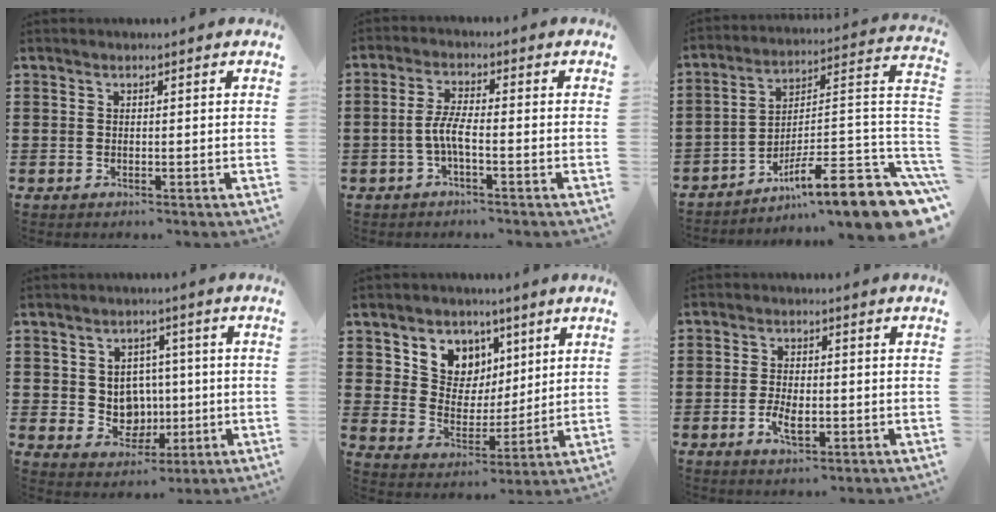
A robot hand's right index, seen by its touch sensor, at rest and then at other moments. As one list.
[{"total": 4.1, "force": [-1.4, 0.6, 3.8], "torque": [-0.095, -0.008, -0.036]}, {"total": 12.8, "force": [-8.4, 2.1, 9.5], "torque": [-0.127, 0.011, -0.150]}, {"total": 5.6, "force": [0.3, 5.3, 1.8], "torque": [-0.039, 0.003, 0.007]}, {"total": 6.7, "force": [3.8, 5.4, 0.5], "torque": [-0.045, -0.022, 0.069]}, {"total": 3.7, "force": [-1.1, 1.7, 3.1], "torque": [-0.068, -0.002, -0.023]}]